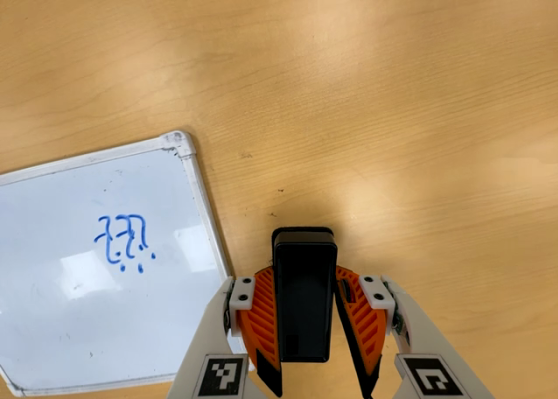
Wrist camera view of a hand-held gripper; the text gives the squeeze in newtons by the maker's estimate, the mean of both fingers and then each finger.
{"total": 5.5, "left": 4.3, "right": 6.7}